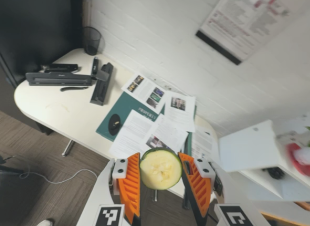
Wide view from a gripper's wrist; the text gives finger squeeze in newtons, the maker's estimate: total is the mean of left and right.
{"total": 9.3, "left": 9.7, "right": 8.9}